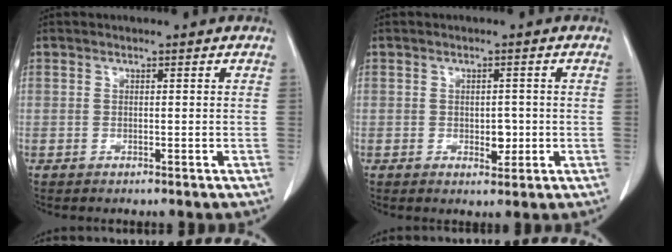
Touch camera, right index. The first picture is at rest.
{"total": 2.5, "force": [-0.4, 1.5, 1.9], "torque": [-0.022, 0.001, -0.001]}